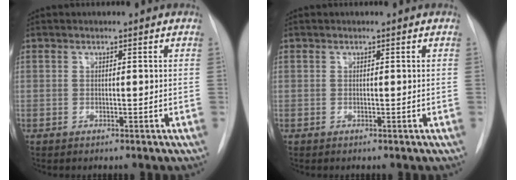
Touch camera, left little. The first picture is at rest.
{"total": 0.0}